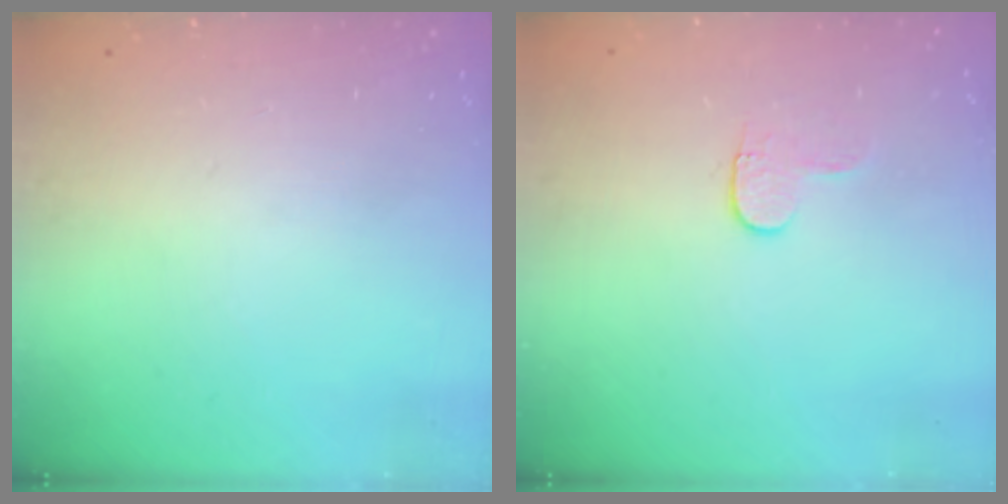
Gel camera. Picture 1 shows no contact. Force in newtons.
{"total": 4.1, "press": 4.1, "slide": 0.4}